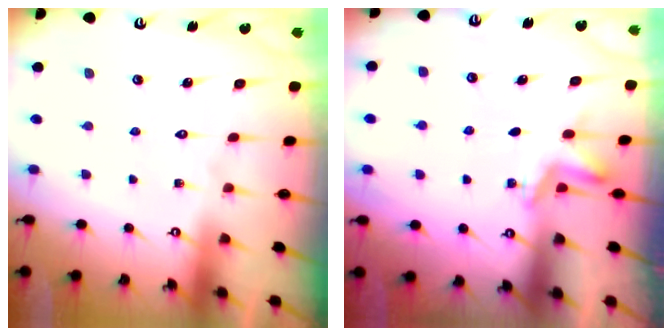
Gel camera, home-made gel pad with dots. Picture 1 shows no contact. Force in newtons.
{"total": 2.8, "press": 2.7, "slide": 0.9}